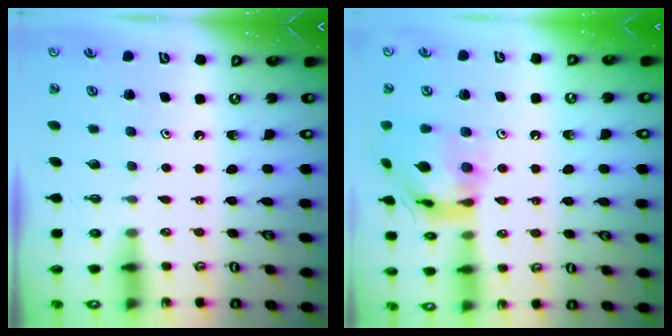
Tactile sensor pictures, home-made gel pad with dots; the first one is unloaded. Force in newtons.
{"total": 14.5, "press": 14.4, "slide": 1.6}